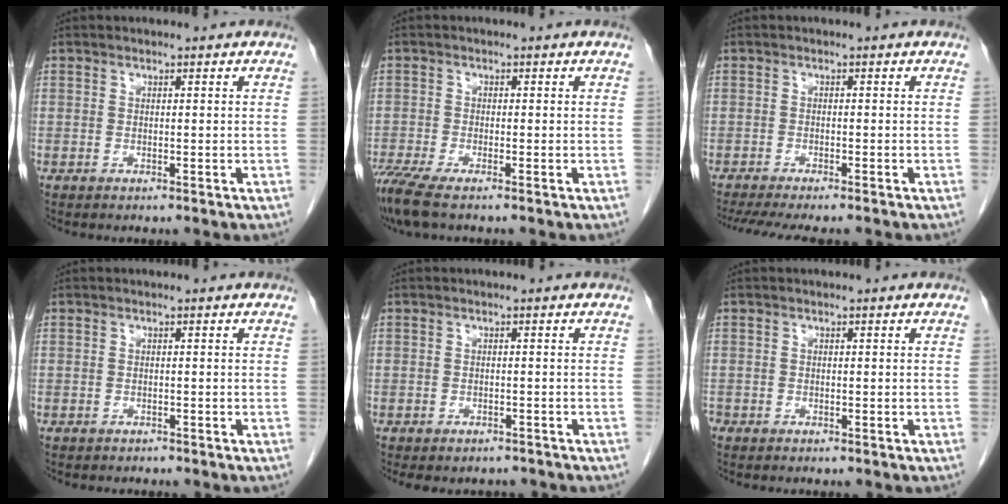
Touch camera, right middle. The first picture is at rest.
{"total": 4.5, "force": [-3.5, 0.2, 2.8], "torque": [-0.059, -0.013, -0.069]}
{"total": 9.3, "force": [-7.9, 1.2, 4.7], "torque": [-0.063, -0.011, -0.117]}
{"total": 1.1, "force": [-1.0, 0.5, 0.1], "torque": [-0.009, 0.000, -0.014]}
{"total": 5.3, "force": [-4.6, 2.3, 1.2], "torque": [-0.009, 0.004, -0.056]}
{"total": 0.7, "force": [-0.6, 0.4, 0.1], "torque": [-0.005, 0.001, -0.012]}